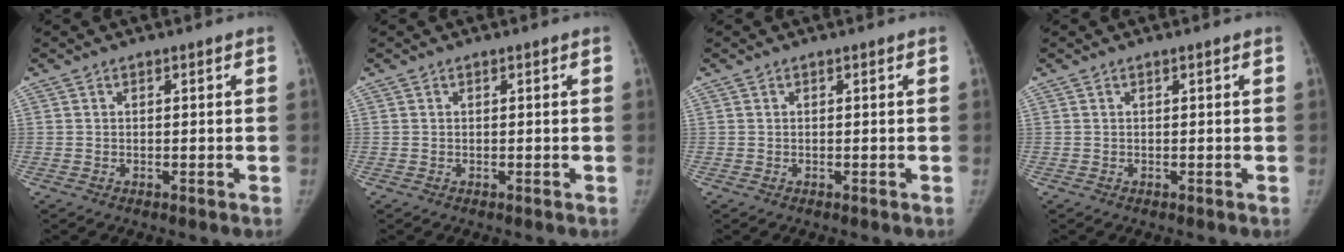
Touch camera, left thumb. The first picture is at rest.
{"total": 0.0}
{"total": 0.0}
{"total": 0.0}